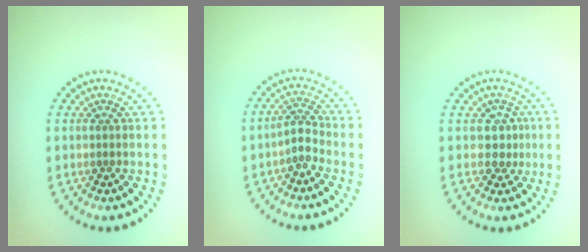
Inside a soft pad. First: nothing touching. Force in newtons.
{"total": 1.8, "press": 1.3, "slide": 1.2}
{"total": 2.0, "press": 1.5, "slide": 1.3}